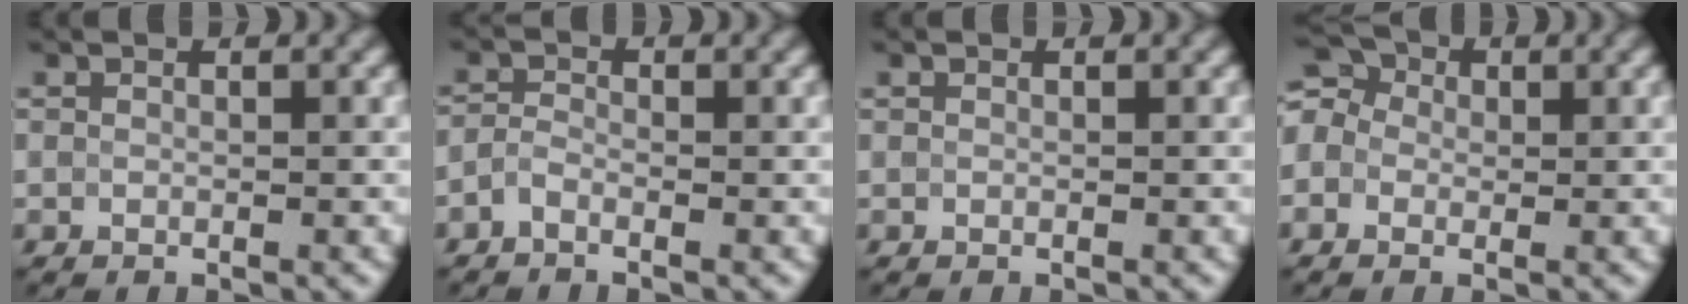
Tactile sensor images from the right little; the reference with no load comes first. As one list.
[{"total": 1.3, "force": [-1.0, 0.3, 0.8], "torque": [-0.022, 0.006, -0.026]}, {"total": 0.0}, {"total": 5.7, "force": [1.0, 4.6, 3.1], "torque": [-0.052, 0.037, -0.025]}]